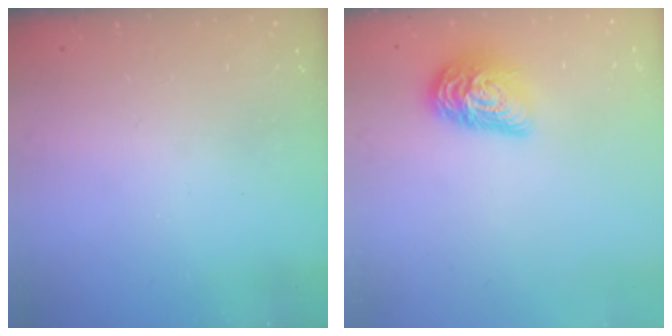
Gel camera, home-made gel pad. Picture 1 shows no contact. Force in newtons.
{"total": 12.8, "press": 12.8, "slide": 0.5}